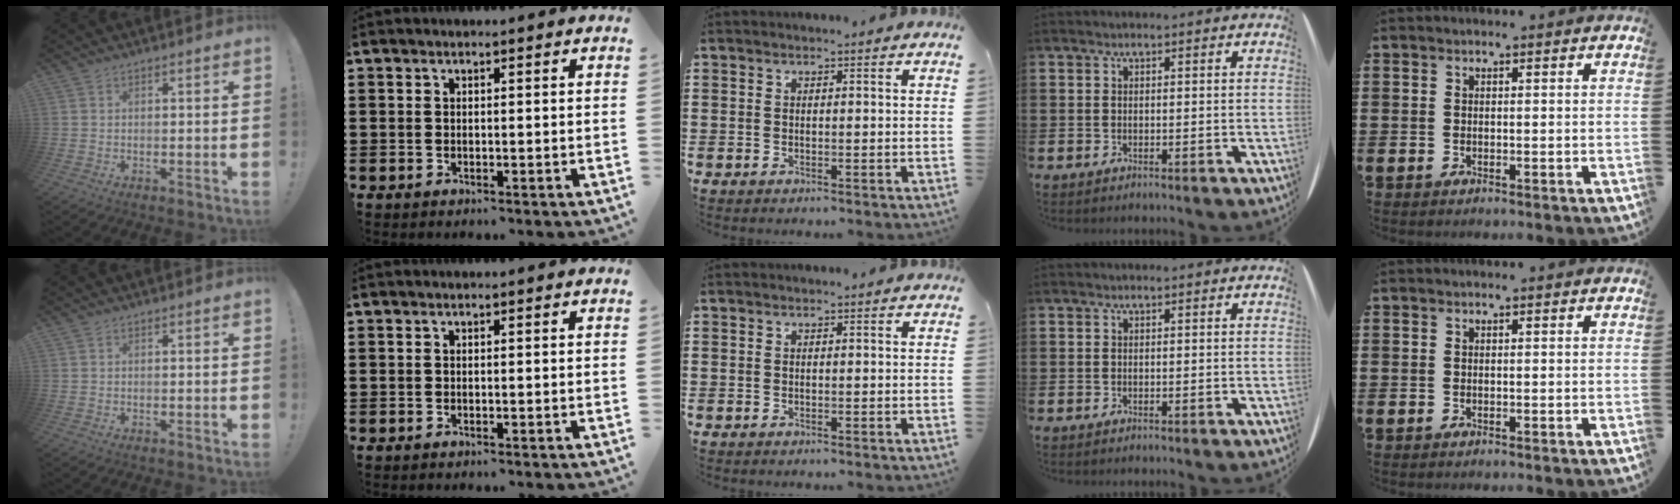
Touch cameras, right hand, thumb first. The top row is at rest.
{}